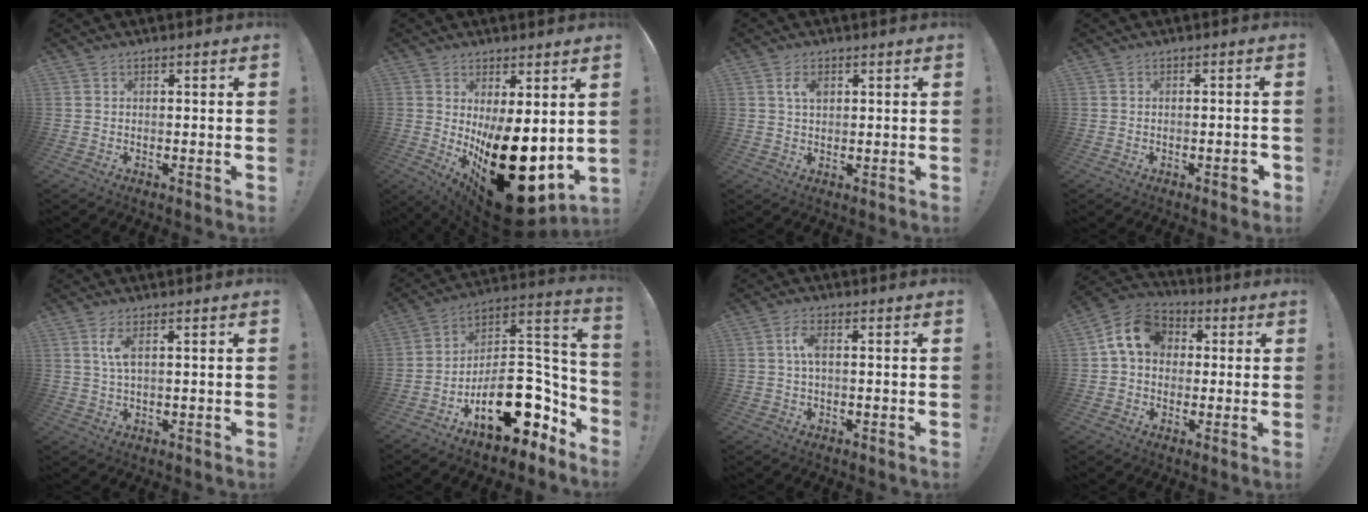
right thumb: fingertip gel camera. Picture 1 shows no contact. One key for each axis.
{"total": 21.9, "fx": -4.5, "fy": 9.5, "fz": 19.2, "tx": -0.272, "ty": 0.002, "tz": -0.046}
{"total": 3.9, "fx": 1.3, "fy": 2.1, "fz": 3.0, "tx": -0.054, "ty": 0.003, "tz": 0.021}
{"total": 2.9, "fx": -1.5, "fy": 0.9, "fz": 2.3, "tx": -0.030, "ty": 0.008, "tz": -0.024}
{"total": 4.4, "fx": 1.5, "fy": 1.3, "fz": 3.9, "tx": -0.080, "ty": -0.004, "tz": 0.021}
{"total": 20.2, "fx": -7.8, "fy": 11.5, "fz": 14.7, "tx": -0.199, "ty": 0.047, "tz": -0.111}
{"total": 4.2, "fx": 0.3, "fy": 1.6, "fz": 3.9, "tx": -0.074, "ty": 0.003, "tz": 0.001}
{"total": 12.2, "fx": 2.8, "fy": 9.7, "fz": 7.0, "tx": -0.096, "ty": 0.007, "tz": 0.057}